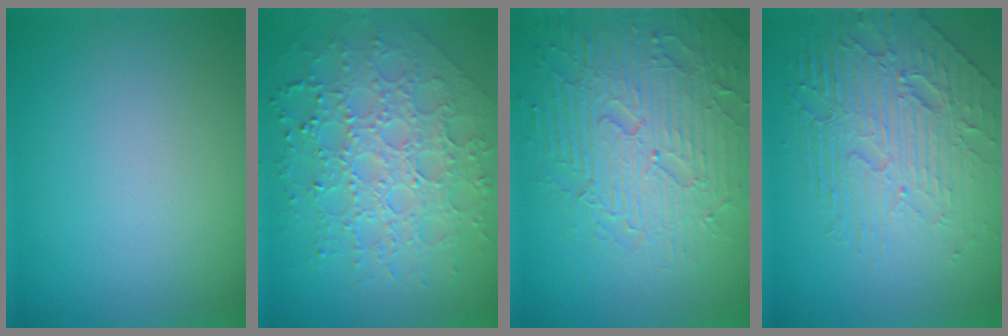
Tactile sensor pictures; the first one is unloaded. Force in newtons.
{"total": 7.8, "press": 5.6, "slide": 5.4}
{"total": 7.0, "press": 5.7, "slide": 4.1}
{"total": 6.7, "press": 4.9, "slide": 4.5}